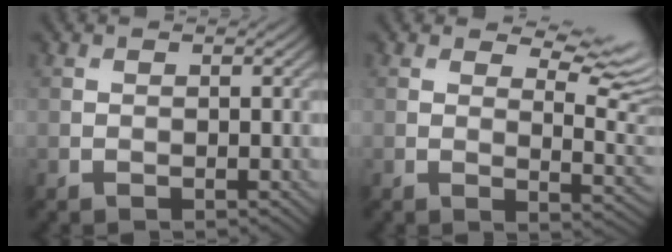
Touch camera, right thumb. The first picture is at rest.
{"total": 7.8, "force": [5.3, 2.6, 5.2], "torque": [-0.081, 0.001, 0.075]}